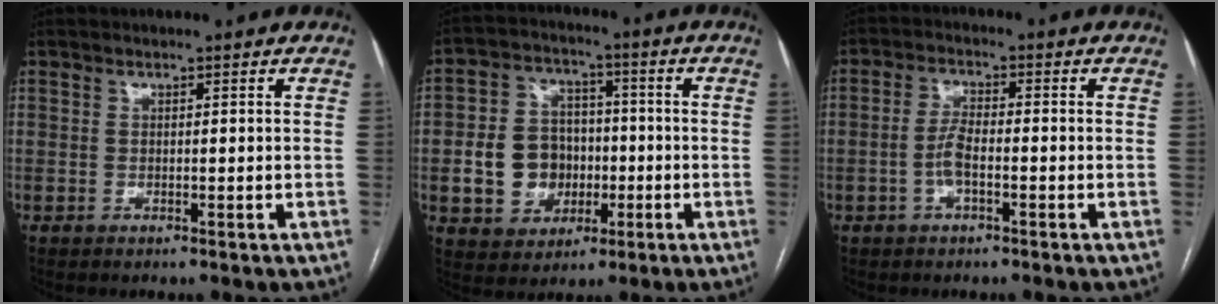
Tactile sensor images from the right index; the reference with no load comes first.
{"total": 10.0, "force": [-1.8, 8.5, 4.9], "torque": [-0.109, 0.028, -0.023]}
{"total": 3.8, "force": [-1.3, 1.1, 3.4], "torque": [-0.075, 0.007, -0.025]}